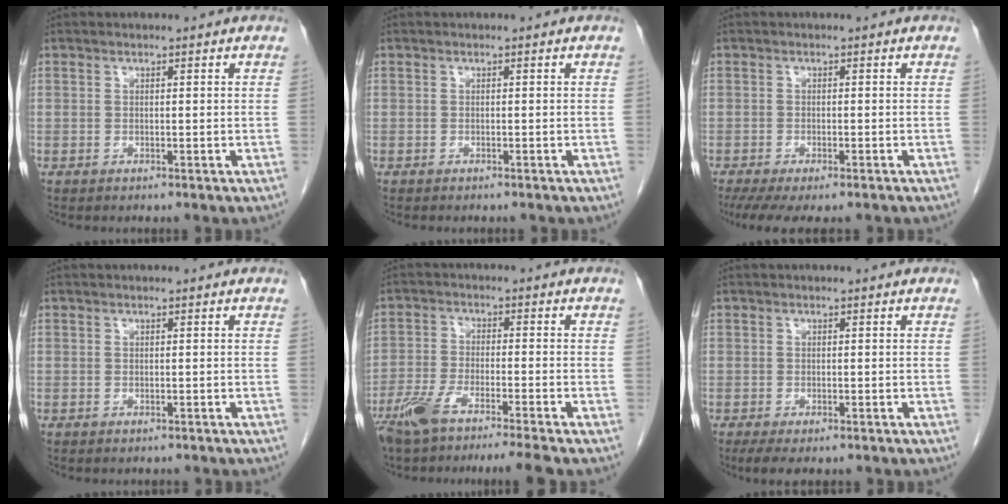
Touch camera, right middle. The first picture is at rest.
{"total": 1.8, "force": [-1.6, 0.4, 0.6], "torque": [-0.017, -0.006, -0.018]}
{"total": 9.7, "force": [-7.7, 2.4, 5.3], "torque": [-0.085, -0.013, -0.112]}
{"total": 0.5, "force": [-0.5, 0.1, 0.0], "torque": [-0.010, -0.002, -0.009]}
{"total": 10.0, "force": [-7.8, -0.2, 6.2], "torque": [-0.108, -0.020, -0.132]}
{"total": 3.7, "force": [-2.6, 1.3, 2.3], "torque": [-0.044, -0.012, -0.038]}